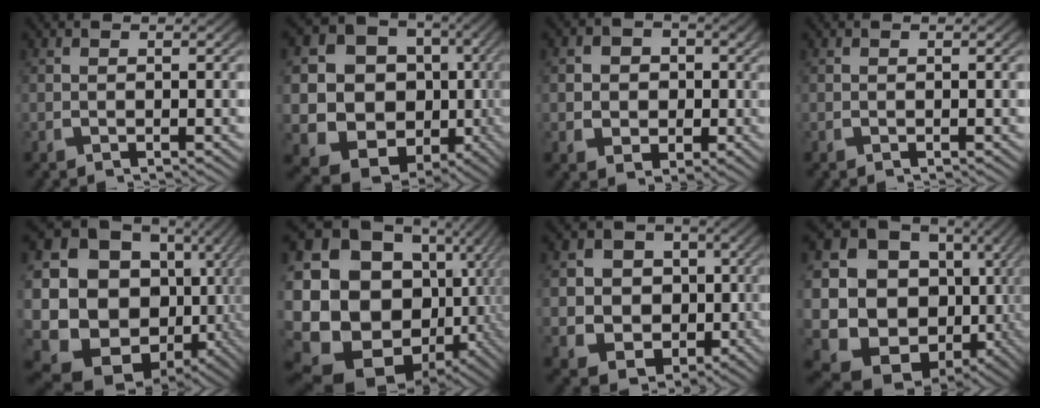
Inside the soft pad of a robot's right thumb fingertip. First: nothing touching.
{"total": 18.6, "force": [-1.7, 15.2, 10.5], "torque": [-0.246, -0.079, -0.013]}
{"total": 6.0, "force": [0.2, 5.0, 3.2], "torque": [-0.051, -0.024, 0.011]}
{"total": 0.0}
{"total": 25.2, "force": [-1.5, 18.9, 16.7], "torque": [-0.341, -0.066, -0.006]}
{"total": 27.4, "force": [-2.9, 20.2, 18.4], "torque": [-0.383, -0.084, -0.014]}
{"total": 14.0, "force": [-1.8, 12.1, 6.7], "torque": [-0.152, -0.065, -0.016]}
{"total": 22.5, "force": [-1.1, 17.3, 14.4], "torque": [-0.308, -0.067, -0.004]}